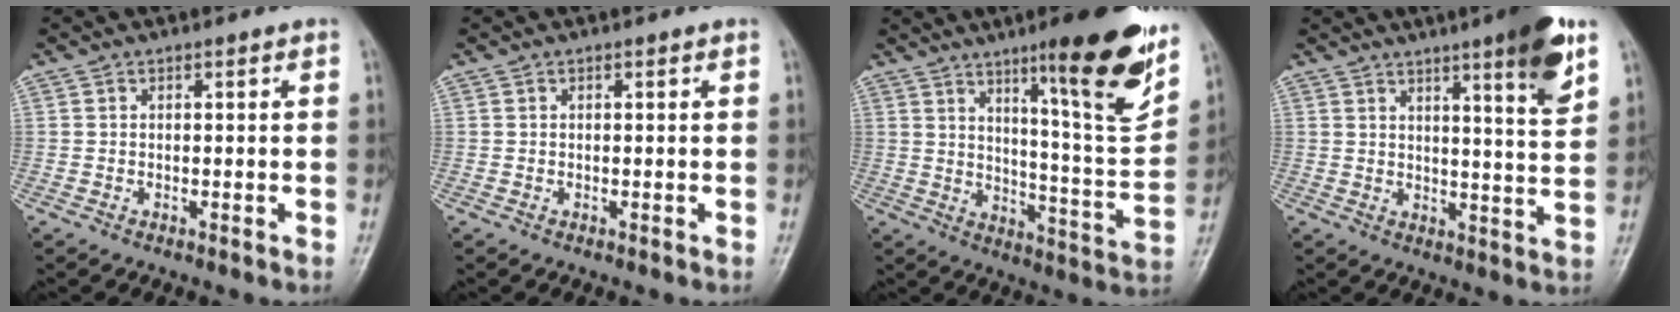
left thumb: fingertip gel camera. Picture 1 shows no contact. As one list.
[{"total": 0.0}, {"total": 18.9, "force": [11.1, 2.8, 15.1], "torque": [-0.184, -0.065, 0.168]}, {"total": 10.9, "force": [6.3, 1.1, 8.9], "torque": [-0.113, -0.035, 0.084]}]